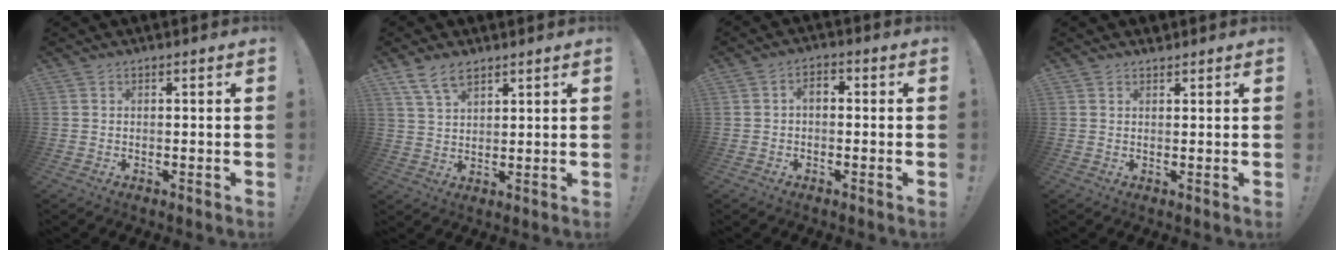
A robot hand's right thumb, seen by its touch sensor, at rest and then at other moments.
{"total": 7.2, "force": [4.9, 3.5, 3.9], "torque": [-0.072, -0.015, 0.095]}
{"total": 2.5, "force": [-0.9, 1.4, 1.9], "torque": [-0.034, 0.010, -0.018]}
{"total": 1.2, "force": [1.1, 0.4, -0.1], "torque": [0.016, -0.008, 0.019]}